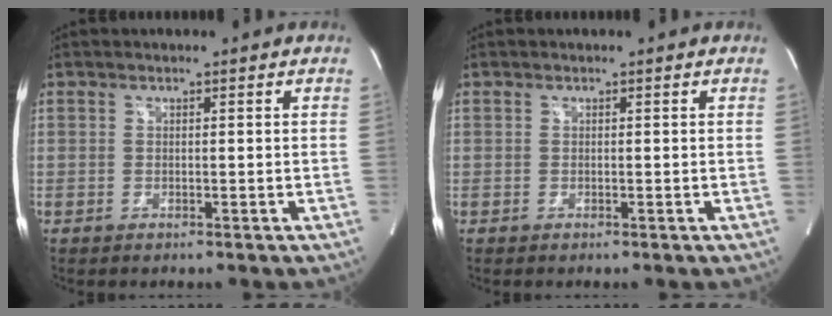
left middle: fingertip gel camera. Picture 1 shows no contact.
{"total": 0.0}